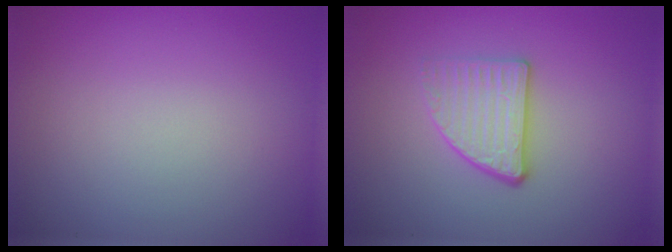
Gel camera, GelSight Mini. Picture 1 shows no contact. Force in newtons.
{"total": 2.7, "press": 2.4, "slide": 1.1}